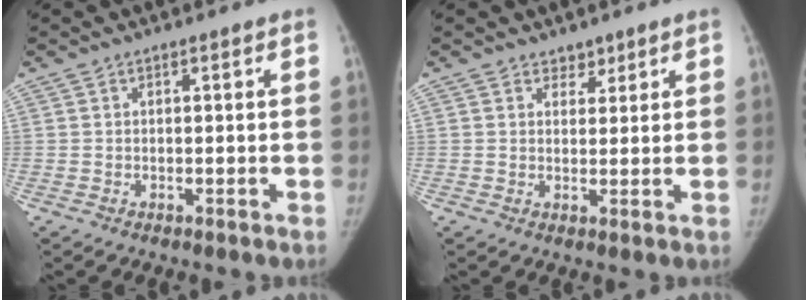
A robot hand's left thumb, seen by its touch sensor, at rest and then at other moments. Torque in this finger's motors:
{"motor_torque": [-0.13, -0.03, -0.09, 0.28, -0.01]}